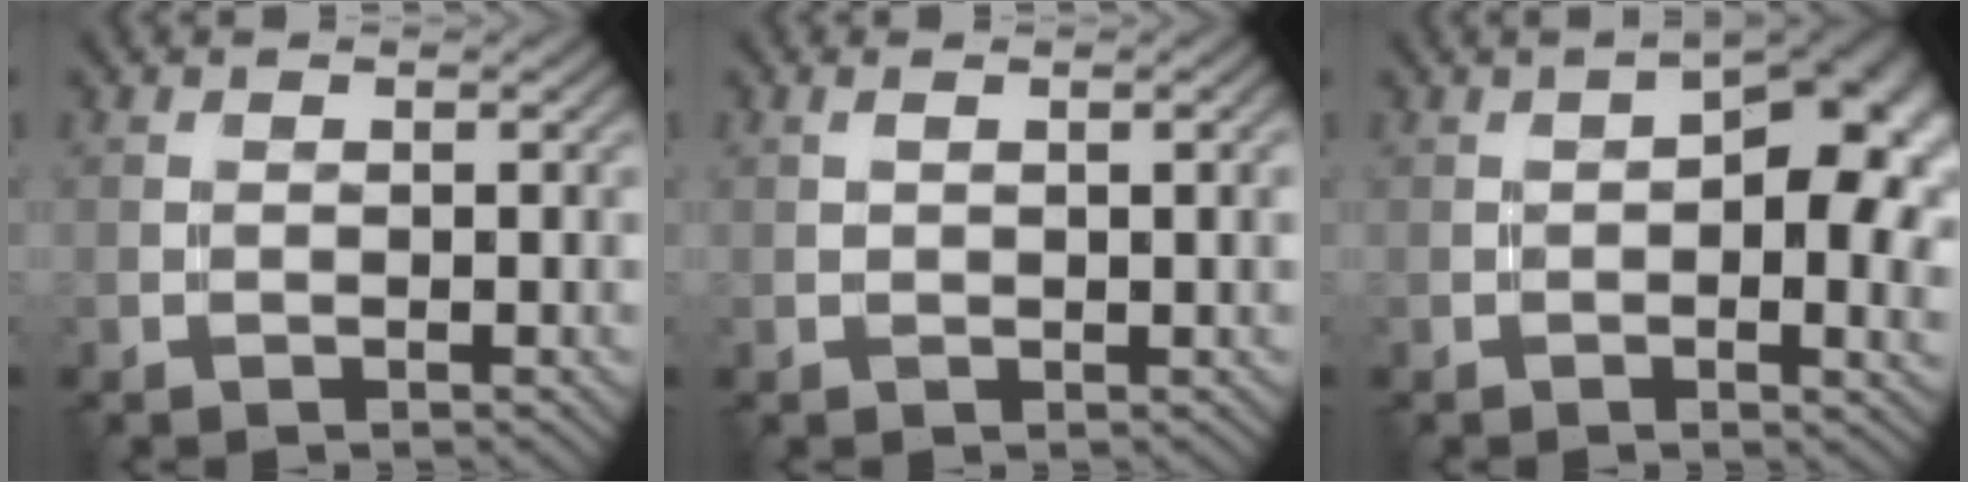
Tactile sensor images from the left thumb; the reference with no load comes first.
{"total": 1.5, "force": [0.3, 0.4, 1.4], "torque": [-0.017, 0.002, 0.008]}
{"total": 10.4, "force": [0.7, 4.5, 9.4], "torque": [-0.116, 0.007, 0.015]}